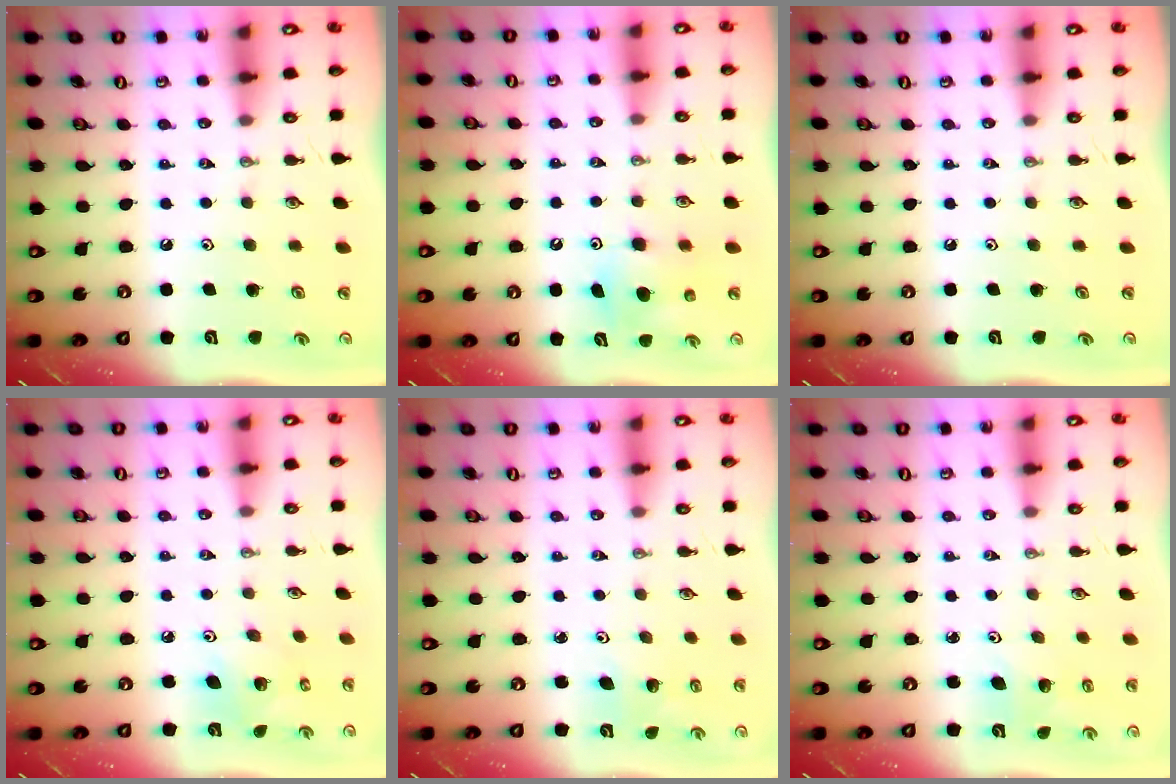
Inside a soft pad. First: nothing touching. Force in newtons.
{"total": 7.1, "press": 7.1, "slide": 0.4}
{"total": 0.0}
{"total": 6.0, "press": 6.0, "slide": 0.2}
{"total": 3.4, "press": 2.8, "slide": 2.1}
{"total": 4.3, "press": 3.9, "slide": 2.0}